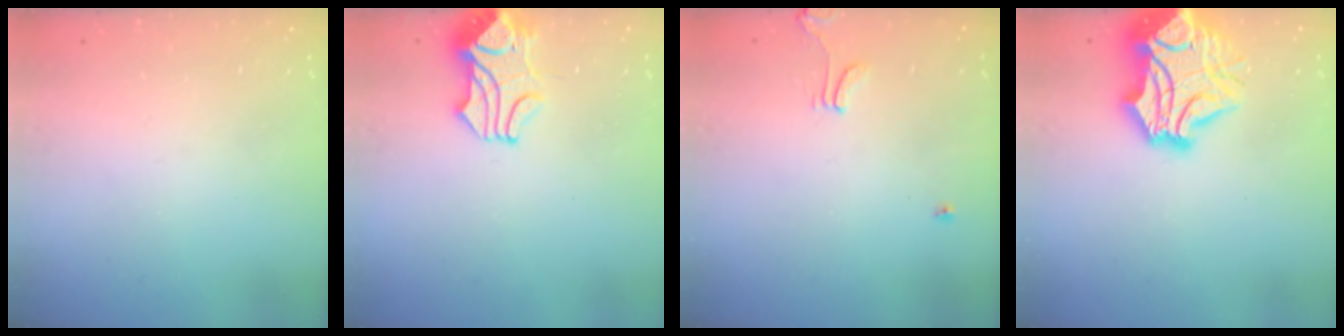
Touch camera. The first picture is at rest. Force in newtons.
{"total": 2.4, "press": 2.1, "slide": 1.2}
{"total": 1.7, "press": 1.7, "slide": 0.3}
{"total": 15.0, "press": 14.8, "slide": 2.2}